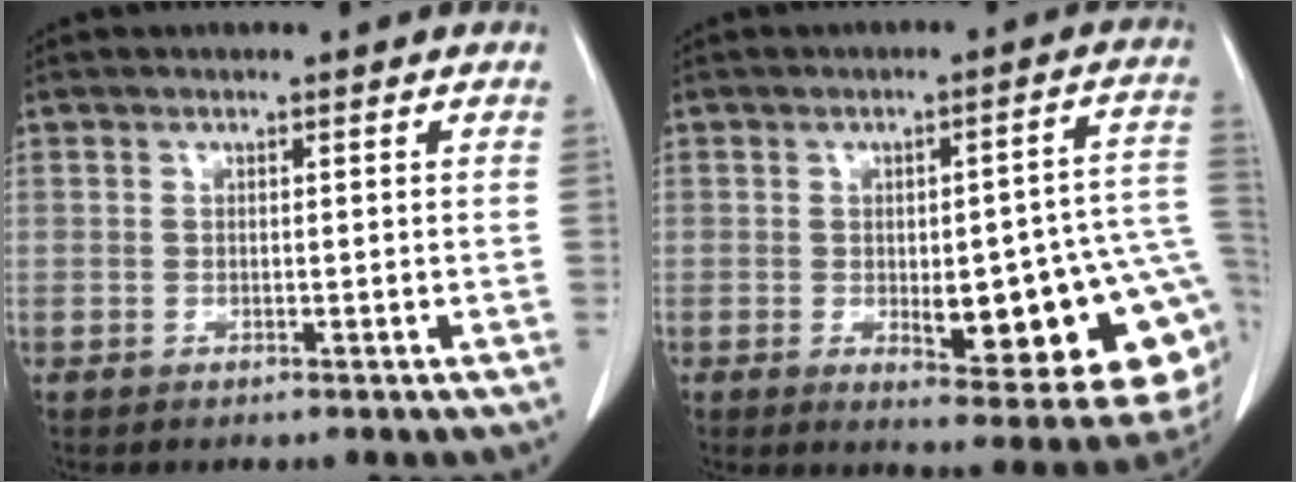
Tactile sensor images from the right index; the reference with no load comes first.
{"total": 18.7, "force": [-3.6, 5.0, 17.7], "torque": [-0.137, 0.020, -0.024]}